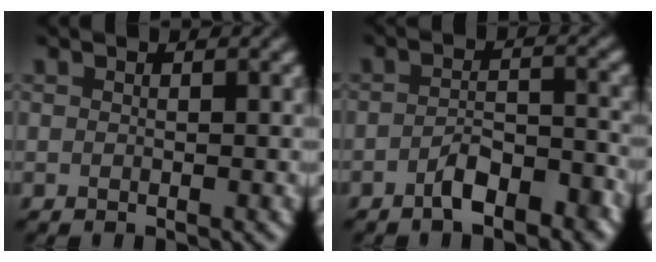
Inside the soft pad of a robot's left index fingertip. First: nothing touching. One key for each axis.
{"total": 4.0, "fx": -2.5, "fy": 1.7, "fz": 2.7, "tx": -0.040, "ty": 0.007, "tz": -0.044}